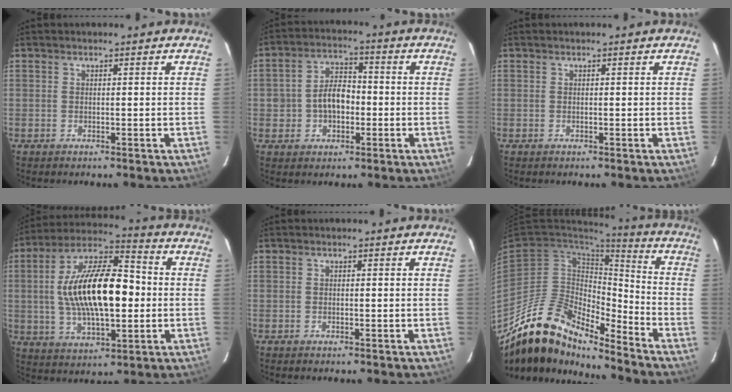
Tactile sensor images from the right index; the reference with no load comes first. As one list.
[{"total": 7.1, "force": [-1.3, 5.2, 4.6], "torque": [-0.085, 0.022, -0.011]}, {"total": 0.0}, {"total": 19.9, "force": [-0.1, 8.4, 18.0], "torque": [-0.334, 0.015, -0.003]}, {"total": 0.0}, {"total": 17.7, "force": [-14.9, 5.5, 7.7], "torque": [-0.140, -0.007, -0.278]}]